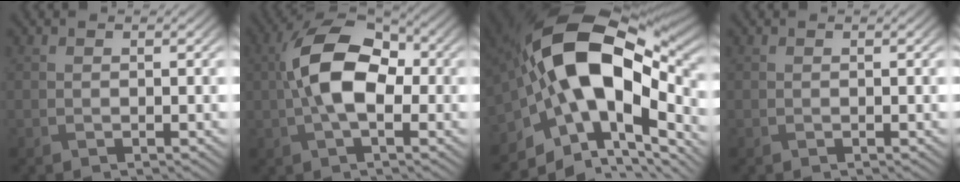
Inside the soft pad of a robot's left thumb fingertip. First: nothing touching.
{"total": 9.7, "force": [-0.1, 5.0, 8.3], "torque": [-0.163, 0.016, -0.014]}
{"total": 19.5, "force": [-2.5, 11.0, 15.9], "torque": [-0.287, 0.004, -0.049]}
{"total": 0.0}